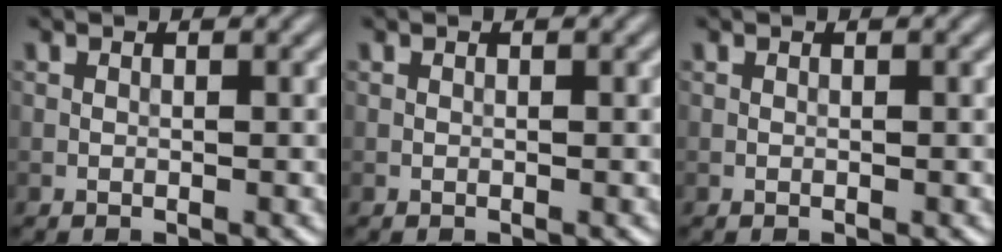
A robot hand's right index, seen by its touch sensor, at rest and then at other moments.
{"total": 0.0}
{"total": 0.0}